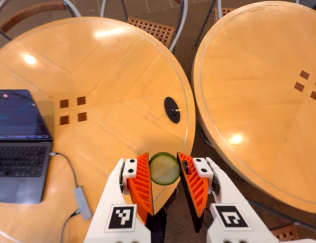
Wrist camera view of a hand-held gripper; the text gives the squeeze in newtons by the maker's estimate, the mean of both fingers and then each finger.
{"total": 7.4, "left": 7.1, "right": 7.6}